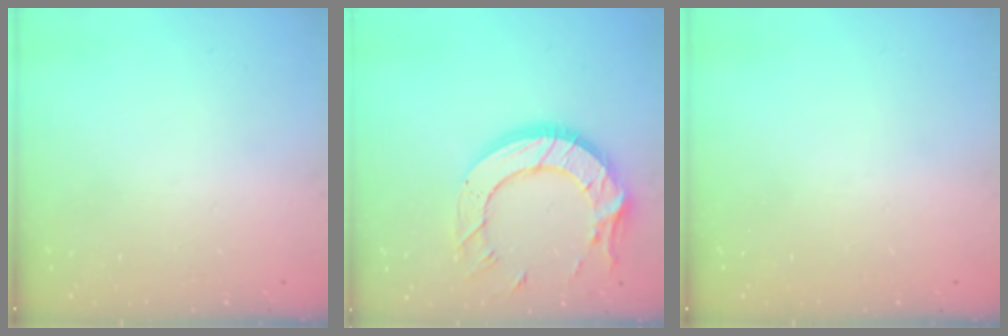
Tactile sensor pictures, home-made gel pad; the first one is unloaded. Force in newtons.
{"total": 15.9, "press": 15.9, "slide": 1.0}
{"total": 0.0}